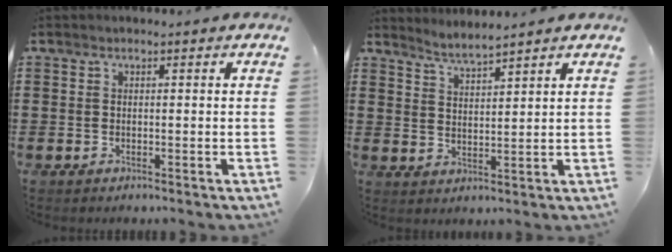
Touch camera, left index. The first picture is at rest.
{"total": 3.3, "force": [3.2, -0.6, 0.5], "torque": [-0.019, -0.012, 0.059]}